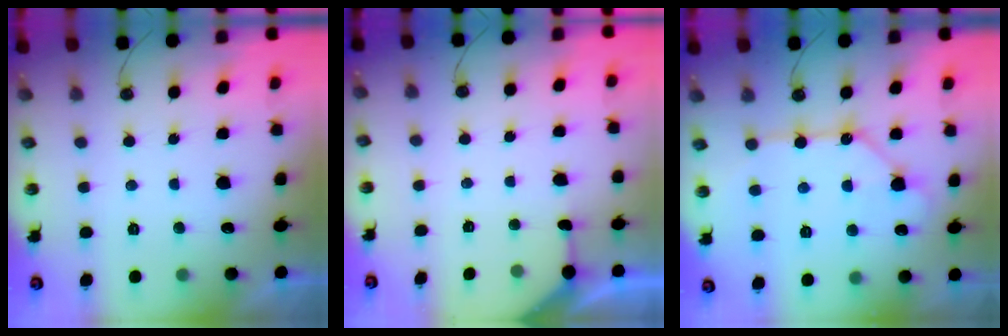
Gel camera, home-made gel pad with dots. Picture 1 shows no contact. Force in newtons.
{"total": 2.7, "press": 2.7, "slide": 0.4}
{"total": 11.3, "press": 11.3, "slide": 1.0}